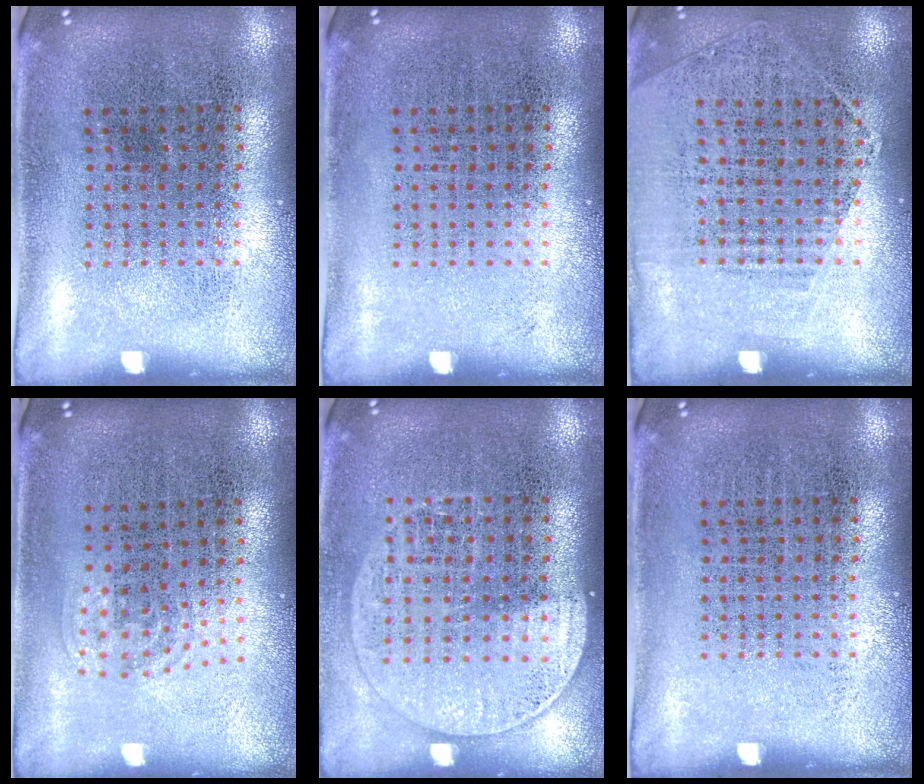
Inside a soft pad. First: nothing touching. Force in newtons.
{"total": 0.0}
{"total": 1.2, "press": 1.0, "slide": 0.7}
{"total": 1.1, "press": 0.7, "slide": 0.8}
{"total": 1.5, "press": 1.3, "slide": 0.7}
{"total": 0.0}